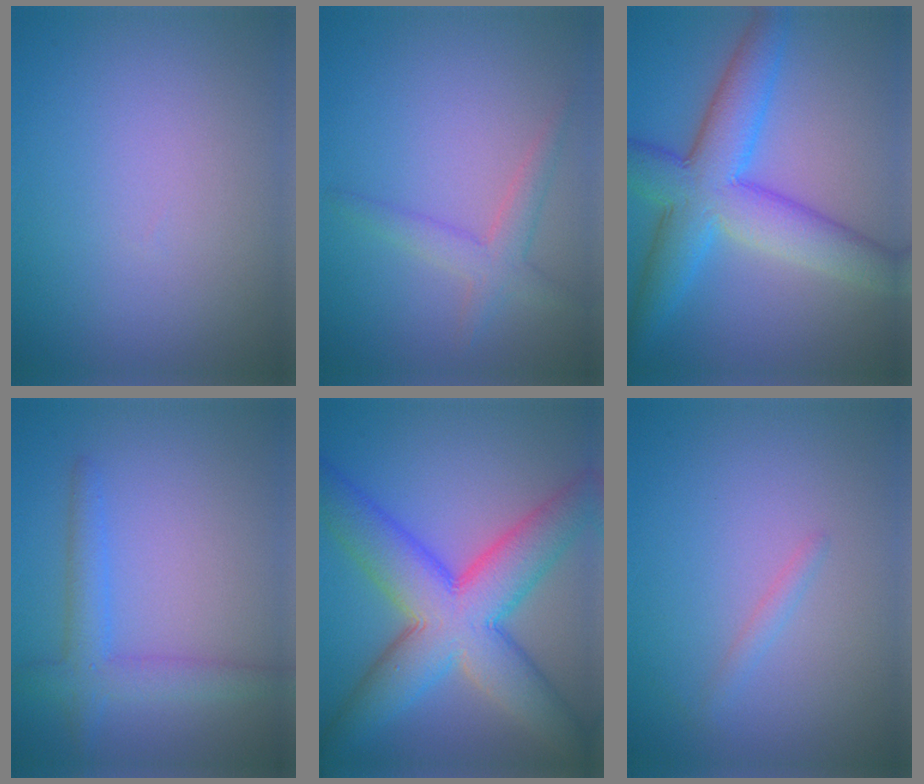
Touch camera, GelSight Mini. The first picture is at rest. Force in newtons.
{"total": 2.4, "press": 2.4, "slide": 0.1}
{"total": 8.3, "press": 8.3, "slide": 0.1}
{"total": 3.2, "press": 3.1, "slide": 0.2}
{"total": 10.8, "press": 10.8, "slide": 0.5}
{"total": 0.8, "press": 0.8, "slide": 0.1}